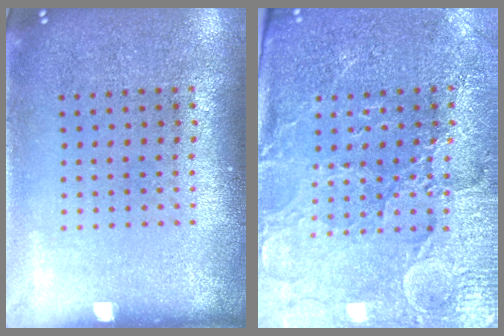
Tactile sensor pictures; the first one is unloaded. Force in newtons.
{"total": 3.5, "press": 3.4, "slide": 1.1}